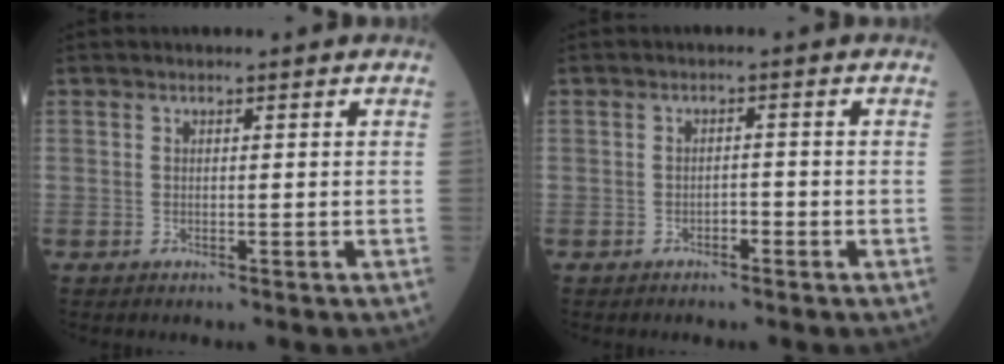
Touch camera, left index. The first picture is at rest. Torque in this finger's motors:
{"motor_torque": [0.05, 0.09, 0.00, -0.01]}